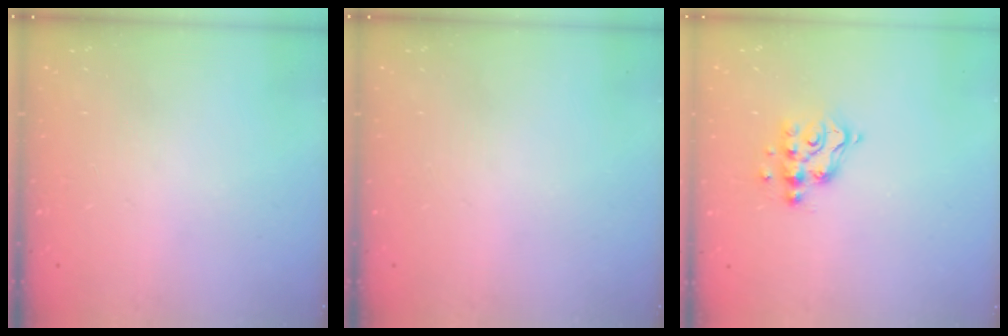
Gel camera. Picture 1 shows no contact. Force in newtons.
{"total": 0.0}
{"total": 9.6, "press": 9.6, "slide": 0.7}